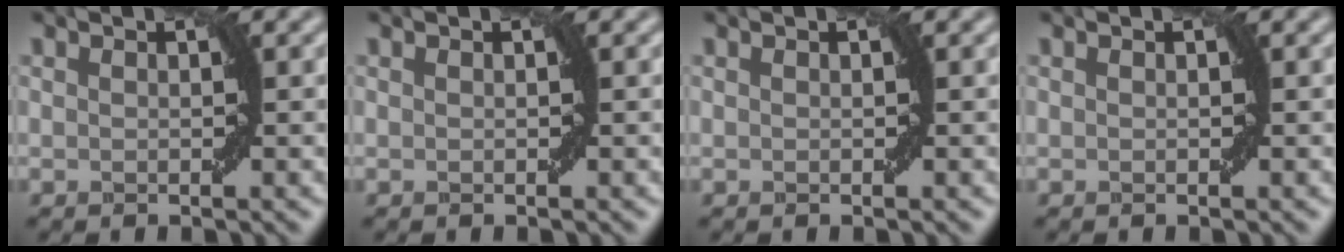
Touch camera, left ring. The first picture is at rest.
{"total": 0.0}
{"total": 0.0}
{"total": 0.0}